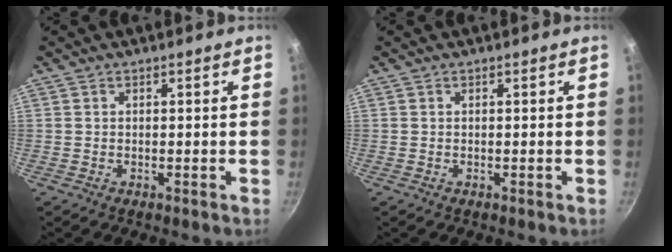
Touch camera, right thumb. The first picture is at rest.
{"total": 0.0}